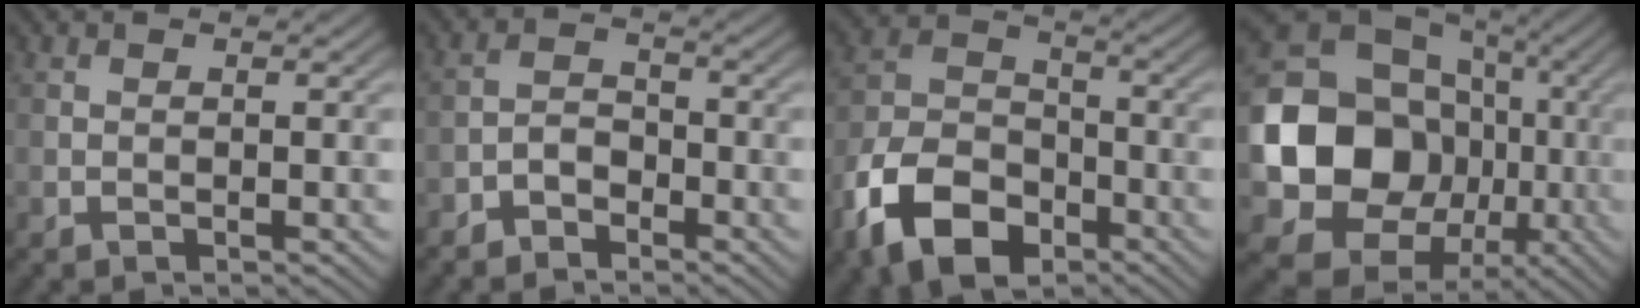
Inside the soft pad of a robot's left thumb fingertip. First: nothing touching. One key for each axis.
{"total": 3.3, "fx": -2.6, "fy": 1.7, "fz": 1.2, "tx": -0.018, "ty": 0.005, "tz": -0.058}
{"total": 12.5, "fx": -7.0, "fy": 7.5, "fz": 7.2, "tx": -0.168, "ty": -0.016, "tz": -0.145}
{"total": 18.3, "fx": -2.3, "fy": 15.5, "fz": 9.4, "tx": -0.209, "ty": -0.030, "tz": -0.043}